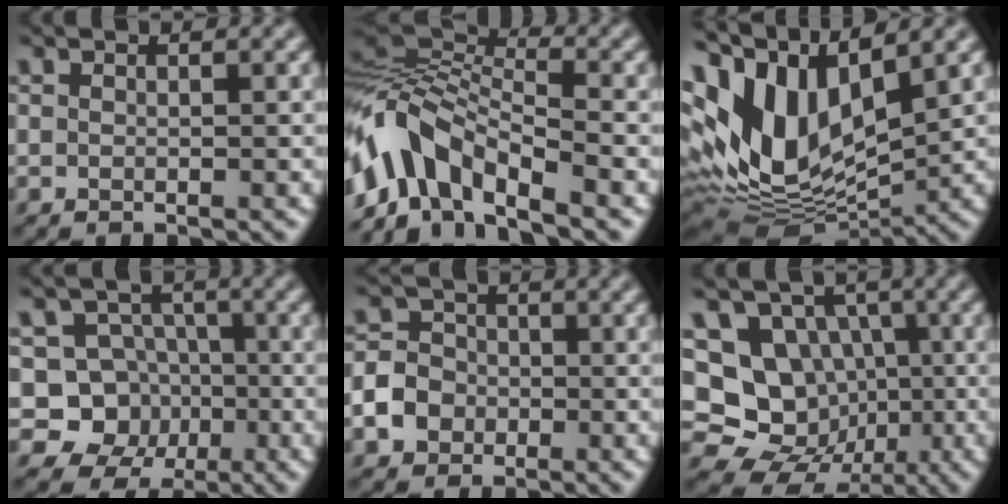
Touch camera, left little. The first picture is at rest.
{"total": 8.4, "force": [-5.1, 3.7, 5.5], "torque": [-0.095, 0.016, -0.112]}
{"total": 13.2, "force": [4.1, 7.0, 10.4], "torque": [-0.224, 0.006, 0.074]}
{"total": 7.5, "force": [-1.7, 6.9, 2.2], "torque": [-0.027, 0.016, -0.059]}
{"total": 3.9, "force": [-1.4, 3.3, 1.4], "torque": [-0.022, 0.002, -0.035]}
{"total": 14.3, "force": [-0.9, 13.2, 5.4], "torque": [-0.132, 0.029, -0.022]}